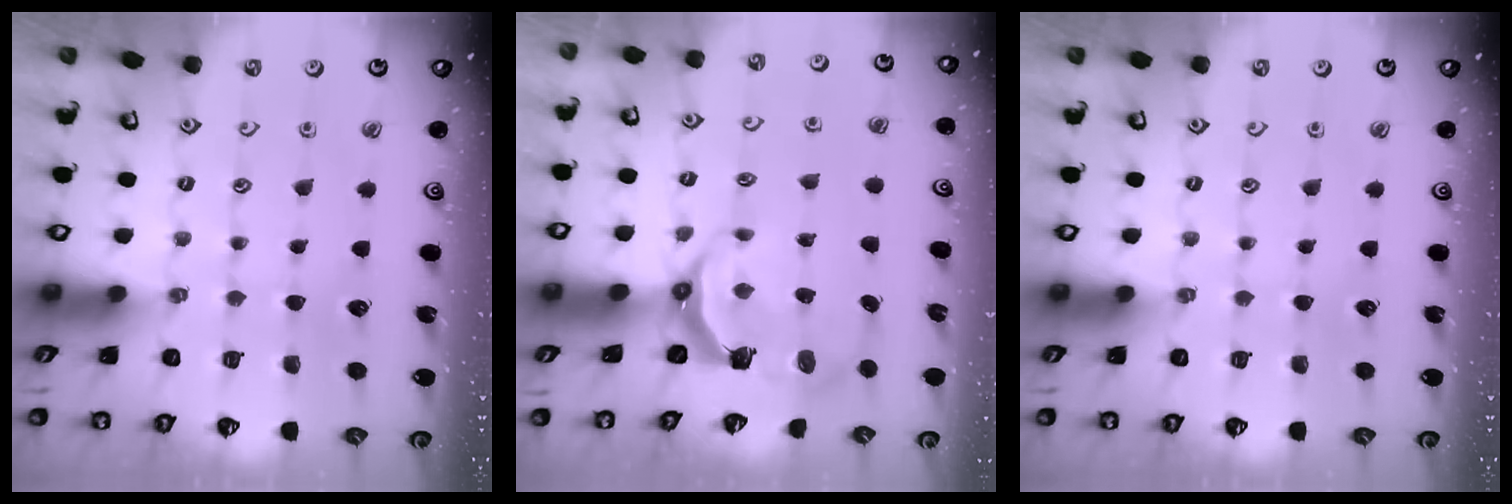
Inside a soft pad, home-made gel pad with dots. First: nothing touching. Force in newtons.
{"total": 6.9, "press": 5.0, "slide": 4.7}
{"total": 0.0}